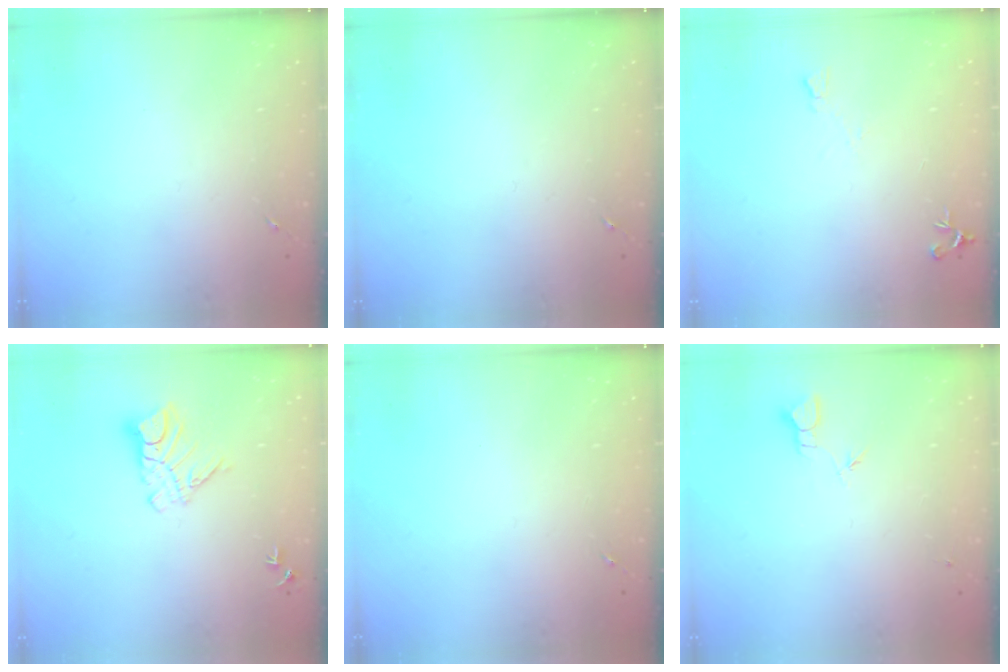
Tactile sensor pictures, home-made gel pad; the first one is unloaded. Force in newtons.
{"total": 0.0}
{"total": 4.4, "press": 4.3, "slide": 0.9}
{"total": 9.5, "press": 9.5, "slide": 0.9}
{"total": 0.0}
{"total": 2.3, "press": 2.3, "slide": 0.1}